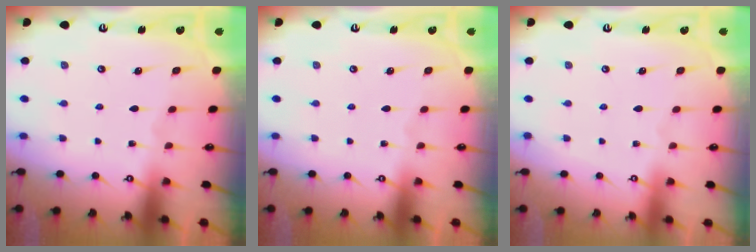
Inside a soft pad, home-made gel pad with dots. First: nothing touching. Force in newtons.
{"total": 0.0}
{"total": 3.9, "press": 3.9, "slide": 0.1}